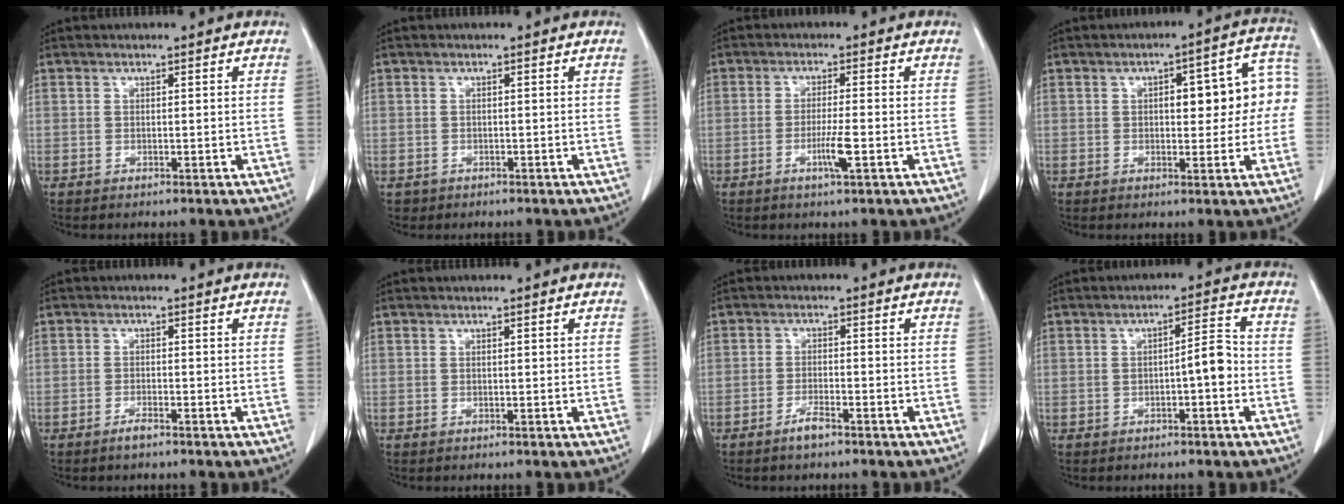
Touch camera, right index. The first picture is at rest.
{"total": 1.2, "force": [-0.5, 1.1, -0.1], "torque": [-0.007, 0.003, -0.005]}
{"total": 3.8, "force": [-1.5, -0.2, 3.5], "torque": [-0.066, -0.006, -0.028]}
{"total": 10.5, "force": [0.8, 3.9, 9.7], "torque": [-0.112, 0.046, 0.012]}
{"total": 1.5, "force": [-1.2, 0.2, 0.9], "torque": [-0.020, -0.001, -0.019]}
{"total": 0.0}
{"total": 2.5, "force": [-1.8, 0.3, 1.6], "torque": [-0.033, -0.001, -0.032]}
{"total": 4.2, "force": [-1.0, 0.8, 4.0], "torque": [-0.054, 0.014, -0.015]}